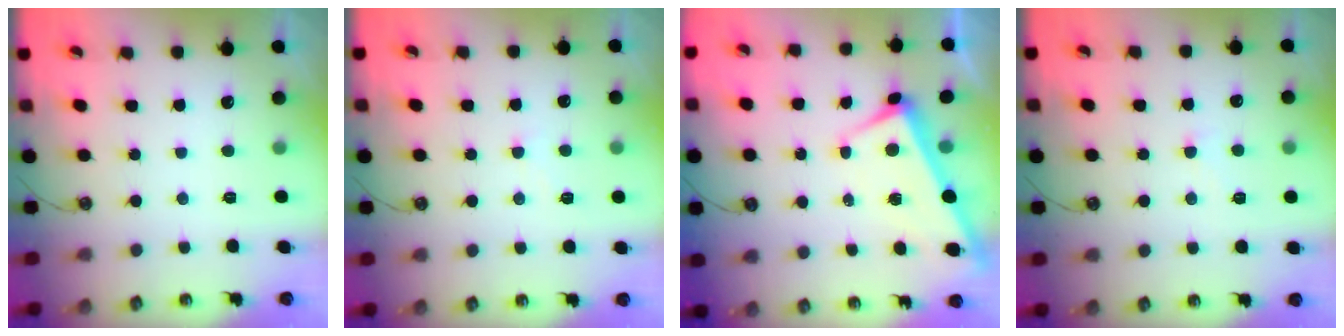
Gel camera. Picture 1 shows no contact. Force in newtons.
{"total": 0.5, "press": 0.0, "slide": 0.5}
{"total": 1.0, "press": 0.8, "slide": 0.5}
{"total": 2.1, "press": 2.0, "slide": 0.5}